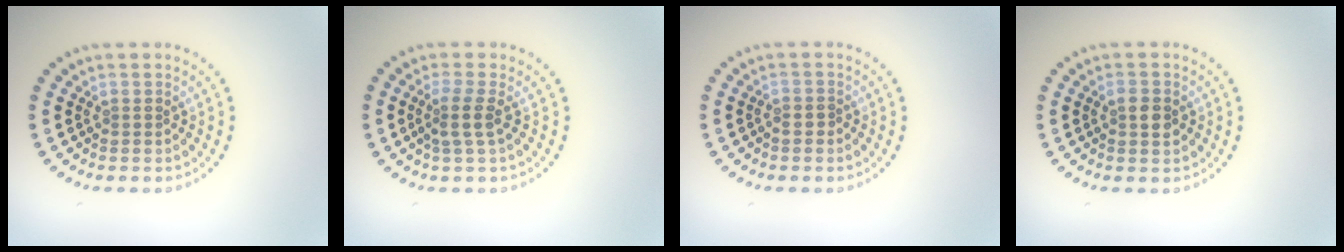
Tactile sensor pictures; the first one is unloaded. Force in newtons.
{"total": 2.1, "press": 1.6, "slide": 1.4}
{"total": 0.6, "press": 0.4, "slide": 0.3}
{"total": 1.6, "press": 1.6, "slide": 0.1}